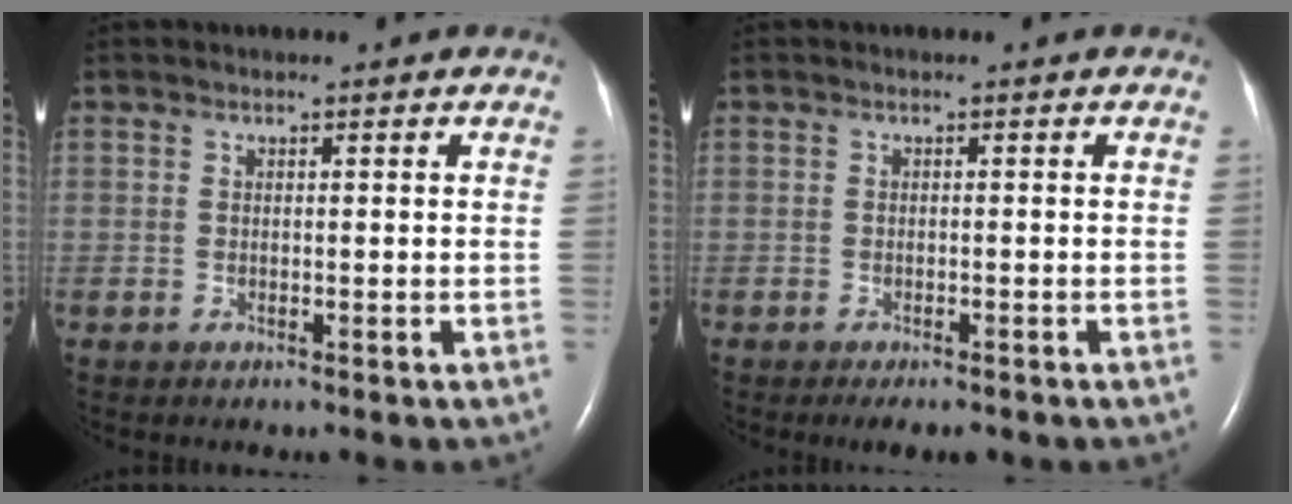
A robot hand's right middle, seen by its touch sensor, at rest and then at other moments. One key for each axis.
{"total": 2.9, "fx": -2.3, "fy": 0.9, "fz": 1.6, "tx": -0.018, "ty": -0.005, "tz": -0.028}